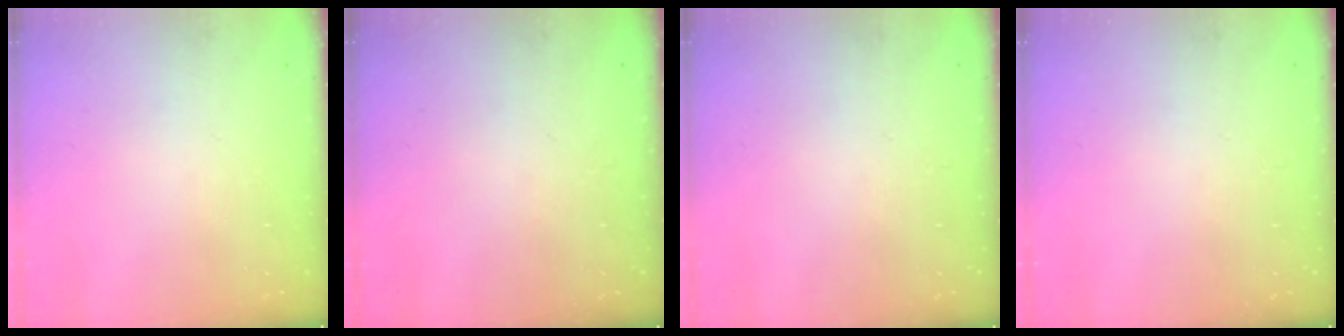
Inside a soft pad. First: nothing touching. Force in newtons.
{"total": 0.0}
{"total": 0.0}
{"total": 0.0}